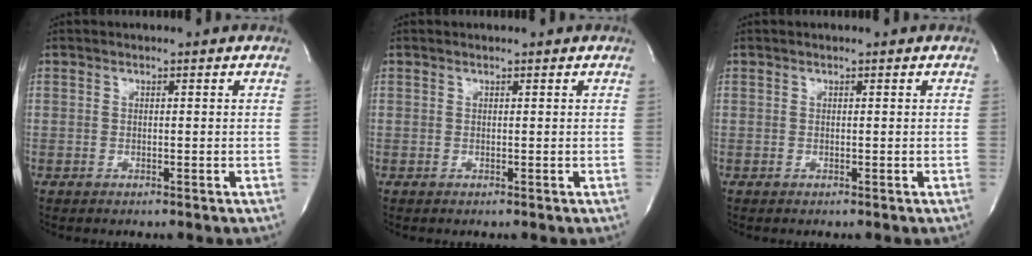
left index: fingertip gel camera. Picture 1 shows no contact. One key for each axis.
{"total": 0.0}
{"total": 0.0}